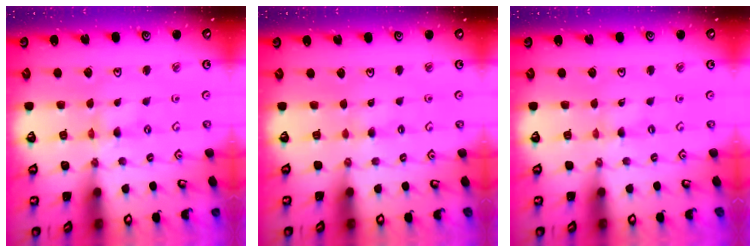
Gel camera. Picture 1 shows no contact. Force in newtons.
{"total": 1.4, "press": 1.4, "slide": 0.3}
{"total": 0.0}